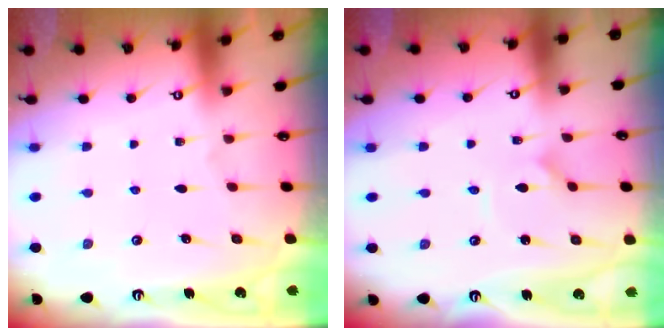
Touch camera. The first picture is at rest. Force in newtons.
{"total": 1.0, "press": 1.0, "slide": 0.1}